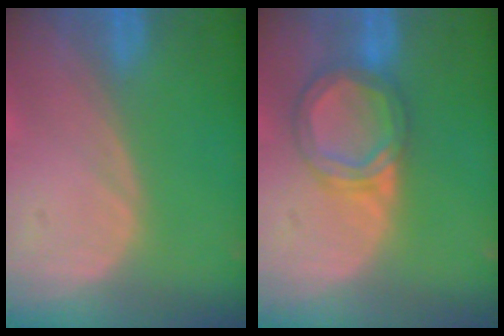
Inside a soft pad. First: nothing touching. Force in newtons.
{"total": 6.3, "press": 5.7, "slide": 2.5}